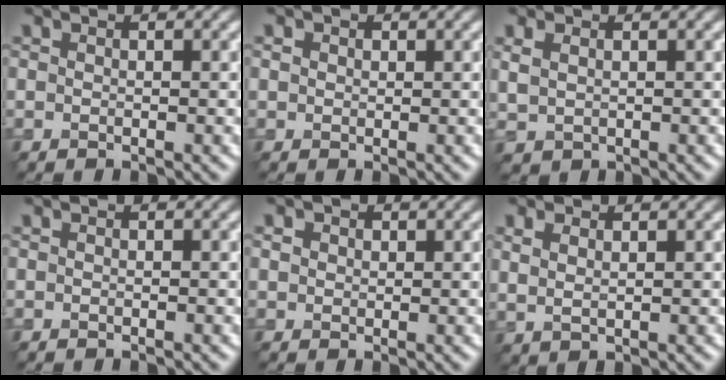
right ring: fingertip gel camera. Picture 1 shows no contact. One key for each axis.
{"total": 0.8, "fx": 0.2, "fy": 0.7, "fz": 0.3, "tx": -0.011, "ty": -0.004, "tz": -0.002}
{"total": 1.5, "fx": 0.6, "fy": 1.0, "fz": 1.0, "tx": -0.031, "ty": -0.002, "tz": 0.016}
{"total": 0.0}
{"total": 1.3, "fx": 0.5, "fy": 1.1, "fz": 0.6, "tx": -0.019, "ty": -0.001, "tz": 0.004}
{"total": 1.7, "fx": 1.0, "fy": 0.6, "fz": 1.3, "tx": -0.034, "ty": -0.004, "tz": 0.023}